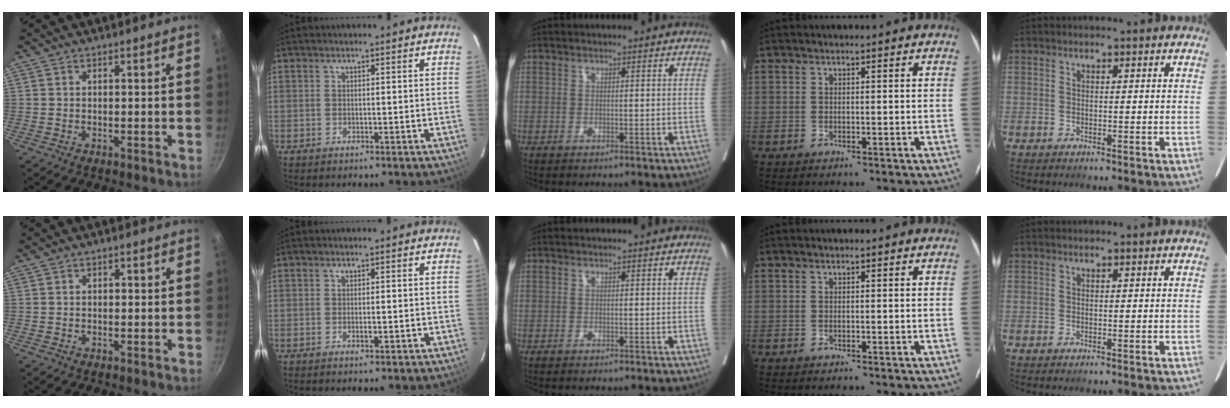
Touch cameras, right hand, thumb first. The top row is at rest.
{"thumb": {"total": 0.7, "force": [0.1, 0.5, 0.5], "torque": [-0.006, 0.002, 0.002]}, "index": {"total": 1.5, "force": [-0.4, 0.5, 1.3], "torque": [-0.027, -0.001, -0.004]}}